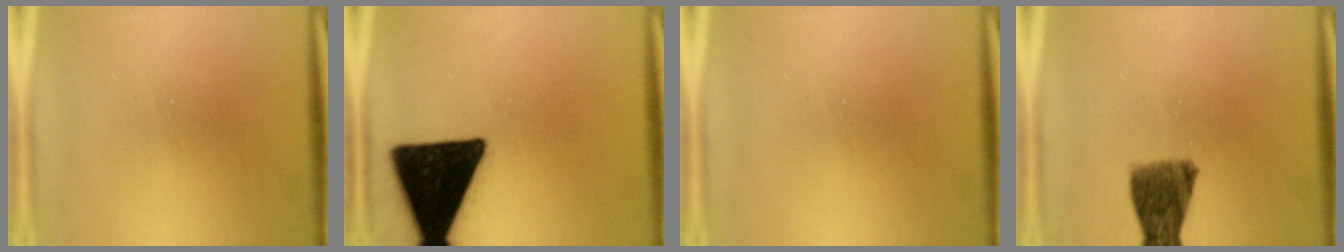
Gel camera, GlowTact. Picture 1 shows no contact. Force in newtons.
{"total": 19.8}
{"total": 0.0}
{"total": 8.3}